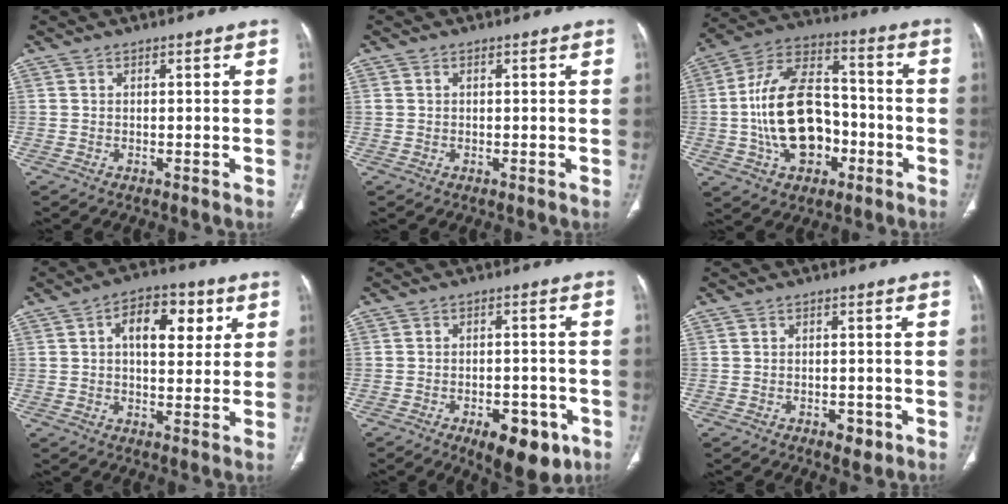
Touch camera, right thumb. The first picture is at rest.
{"total": 0.7, "force": [0.3, 0.4, 0.4], "torque": [-0.007, 0.005, 0.007]}
{"total": 19.2, "force": [-3.7, 12.3, 14.4], "torque": [-0.237, 0.042, -0.059]}
{"total": 10.8, "force": [3.3, 6.1, 8.3], "torque": [-0.091, 0.006, 0.044]}
{"total": 10.7, "force": [-5.4, 5.3, 7.5], "torque": [-0.077, 0.020, -0.067]}
{"total": 3.0, "force": [-1.4, 1.7, 1.9], "torque": [-0.017, 0.005, -0.015]}